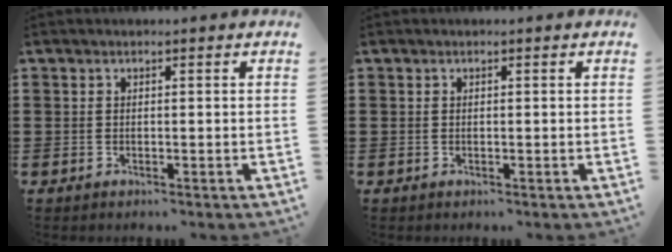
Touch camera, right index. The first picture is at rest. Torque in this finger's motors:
{"motor_torque": [0.00, 2.14, 0.00, 0.00]}